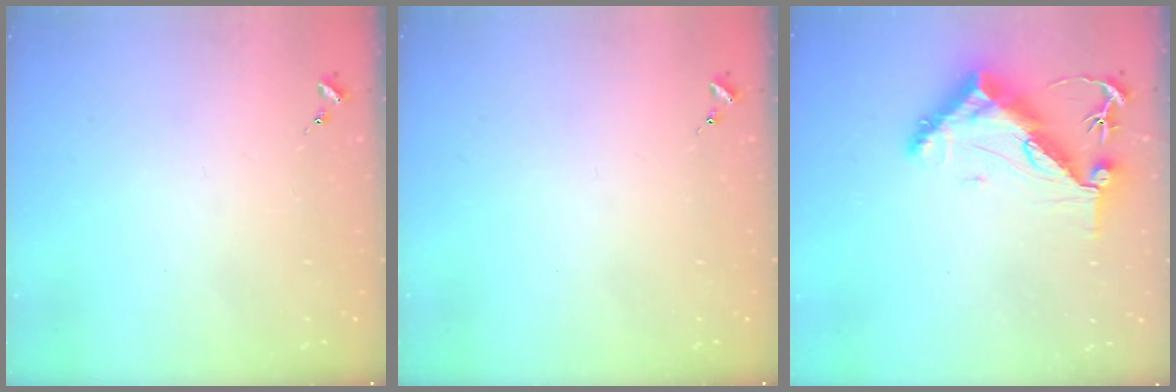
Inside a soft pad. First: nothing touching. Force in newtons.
{"total": 0.0}
{"total": 12.8, "press": 12.8, "slide": 1.2}